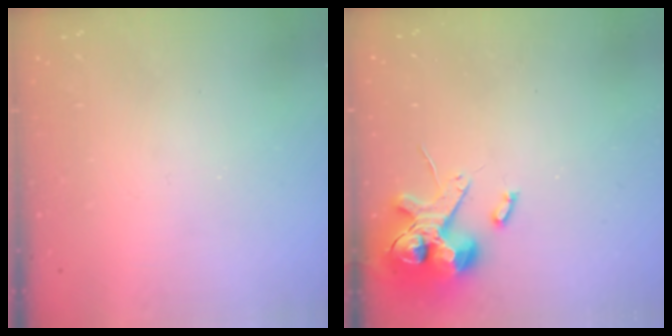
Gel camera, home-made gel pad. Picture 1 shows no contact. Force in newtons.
{"total": 12.3, "press": 12.1, "slide": 2.1}